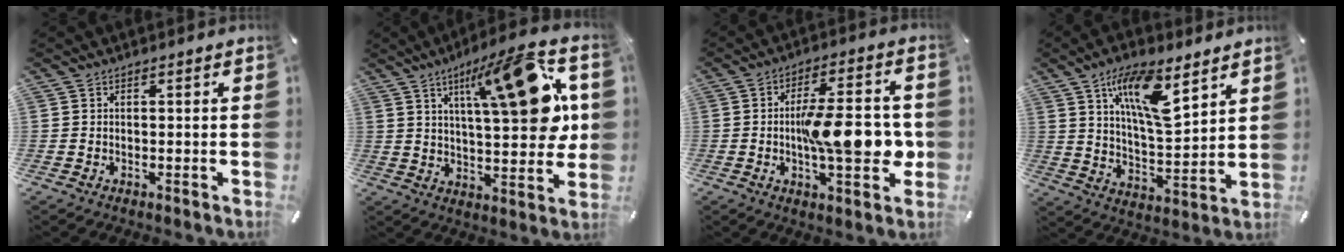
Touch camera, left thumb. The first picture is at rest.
{"total": 21.5, "force": [8.4, 6.9, 18.5], "torque": [-0.254, -0.036, 0.117]}
{"total": 14.8, "force": [-1.0, 5.7, 13.6], "torque": [-0.173, -0.001, -0.015]}
{"total": 13.9, "force": [8.4, 4.6, 10.1], "torque": [-0.182, -0.032, 0.144]}